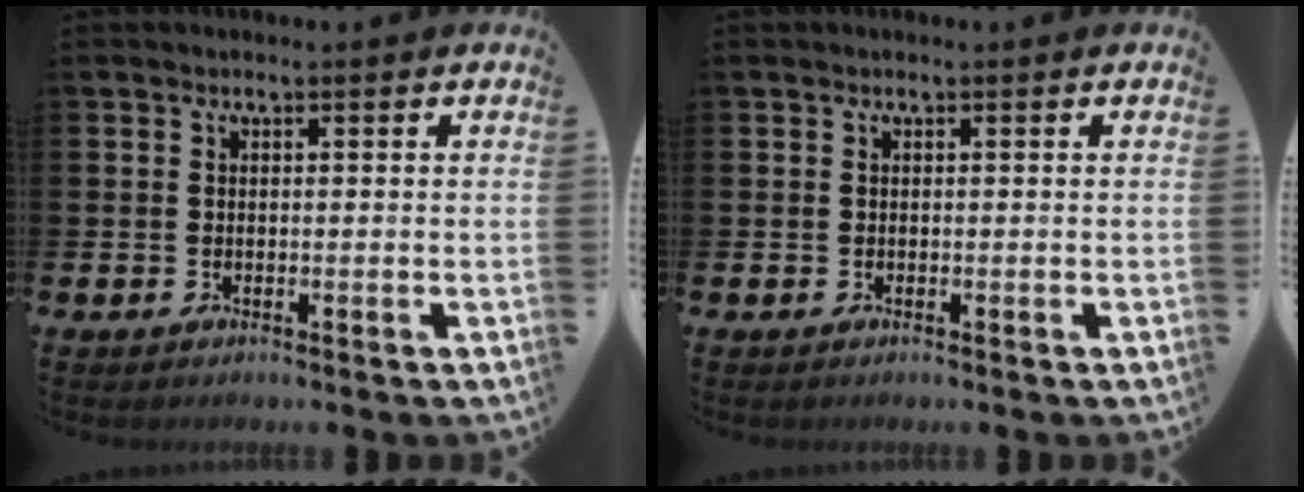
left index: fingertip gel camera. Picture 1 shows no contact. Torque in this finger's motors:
{"motor_torque": [-0.04, 0.04, 0.00, 0.01]}